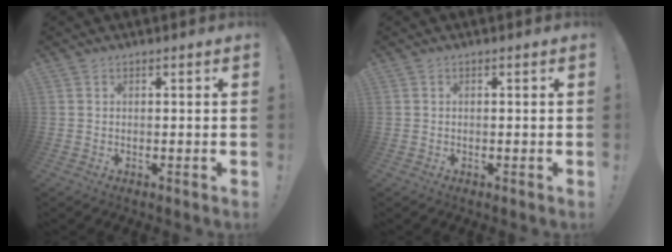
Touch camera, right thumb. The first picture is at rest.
{"total": 0.0}